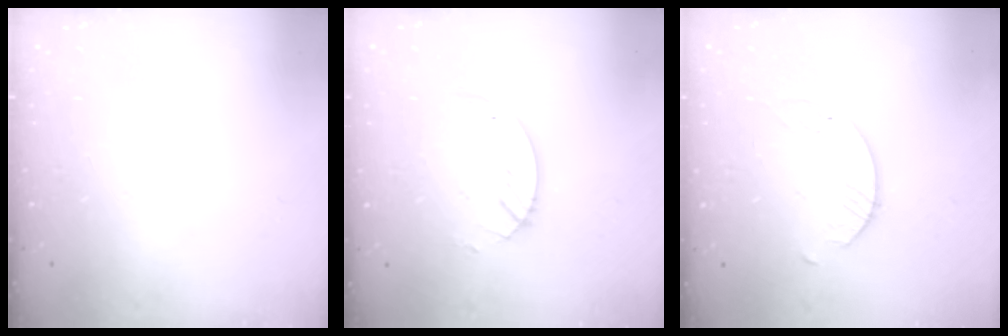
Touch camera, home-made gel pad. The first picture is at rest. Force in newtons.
{"total": 3.1, "press": 3.0, "slide": 0.3}
{"total": 1.7, "press": 1.7, "slide": 0.2}